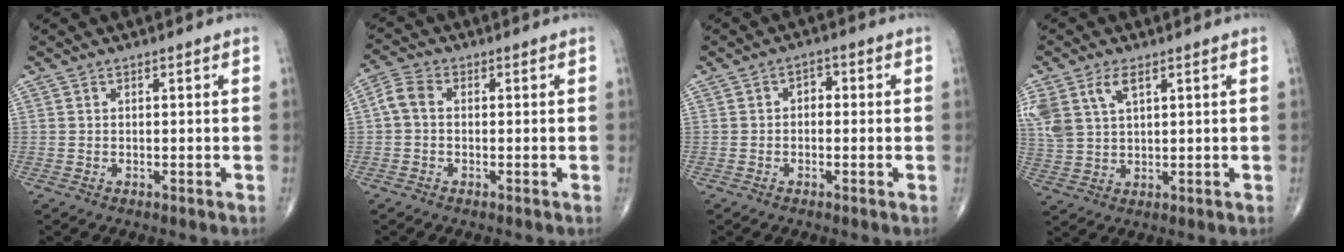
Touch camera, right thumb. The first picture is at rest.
{"total": 3.9, "force": [0.0, 2.6, 2.8], "torque": [-0.058, 0.011, -0.010]}
{"total": 2.4, "force": [0.0, 1.7, 1.7], "torque": [-0.009, 0.010, -0.010]}
{"total": 9.0, "force": [4.2, 4.9, 6.3], "torque": [-0.146, -0.002, 0.092]}